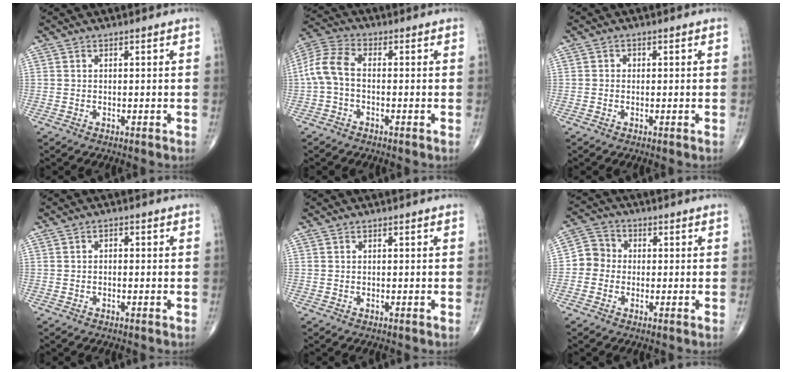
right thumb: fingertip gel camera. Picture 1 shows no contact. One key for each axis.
{"total": 7.0, "fx": -0.9, "fy": 3.9, "fz": 5.8, "tx": -0.128, "ty": 0.022, "tz": -0.029}
{"total": 0.8, "fx": 0.0, "fy": 0.7, "fz": 0.3, "tx": 0.001, "ty": 0.002, "tz": -0.003}
{"total": 0.9, "fx": -0.1, "fy": 0.6, "fz": 0.6, "tx": -0.003, "ty": 0.003, "tz": -0.006}
{"total": 0.0}
{"total": 5.1, "fx": -0.7, "fy": 4.8, "fz": 1.6, "tx": -0.007, "ty": 0.016, "tz": -0.029}